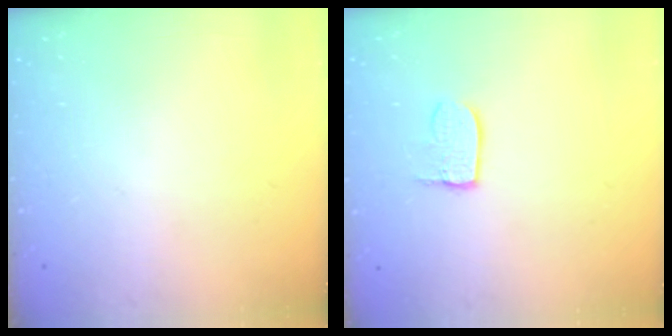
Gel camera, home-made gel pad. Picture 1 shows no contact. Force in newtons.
{"total": 5.9, "press": 5.9, "slide": 0.2}